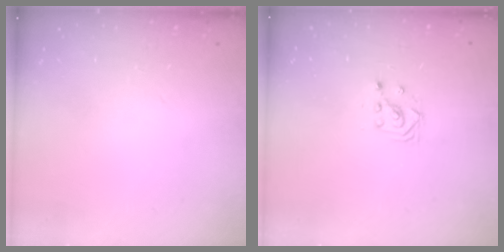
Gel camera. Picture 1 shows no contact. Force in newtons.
{"total": 2.9, "press": 2.9, "slide": 0.3}